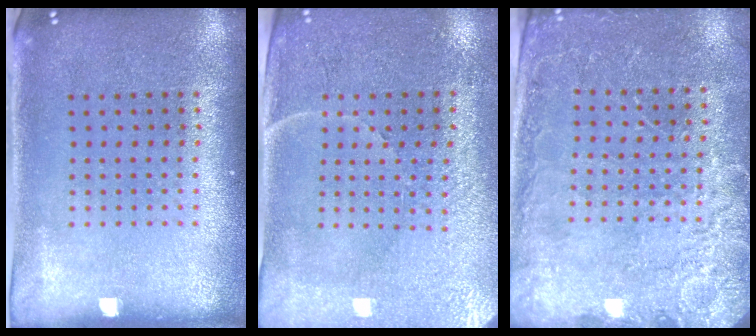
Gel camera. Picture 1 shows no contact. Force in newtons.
{"total": 3.4, "press": 3.2, "slide": 1.3}
{"total": 2.6, "press": 2.6, "slide": 0.3}